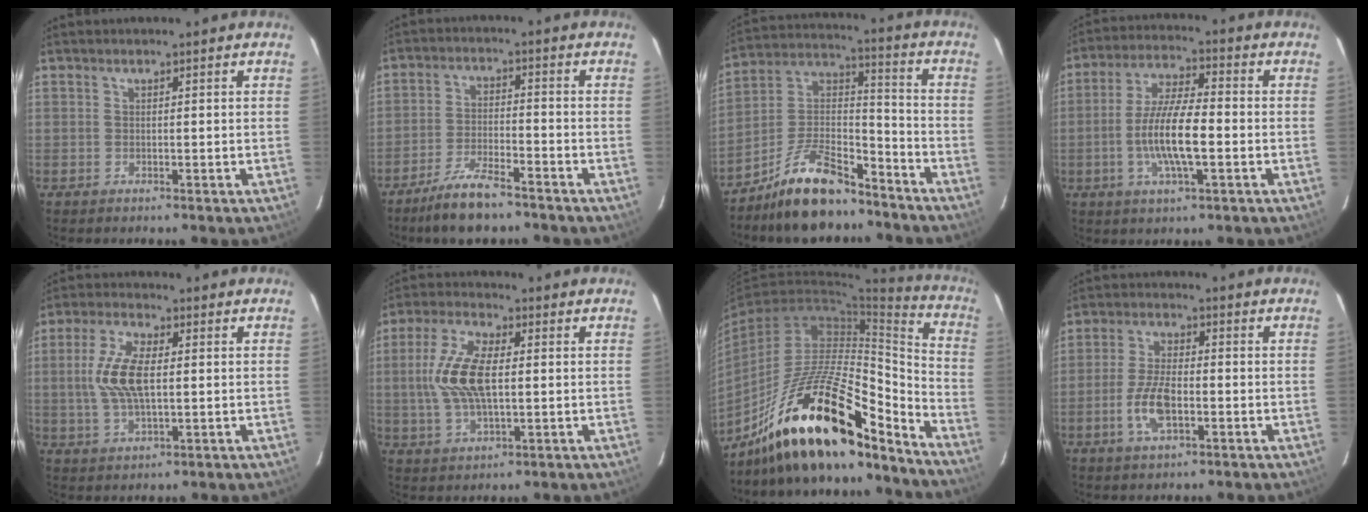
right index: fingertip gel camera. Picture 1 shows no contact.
{"total": 9.2, "force": [-7.3, 2.3, 5.1], "torque": [-0.118, -0.007, -0.131]}
{"total": 15.2, "force": [-11.2, 5.5, 8.8], "torque": [-0.179, 0.028, -0.197]}
{"total": 11.1, "force": [-2.6, 2.5, 10.5], "torque": [-0.208, -0.002, -0.048]}
{"total": 9.3, "force": [0.6, 3.9, 8.5], "torque": [-0.174, 0.006, 0.013]}
{"total": 11.3, "force": [0.6, 4.9, 10.2], "torque": [-0.214, 0.009, 0.012]}
{"total": 22.9, "force": [-16.6, 6.5, 14.3], "torque": [-0.246, 0.004, -0.292]}
{"total": 7.5, "force": [-2.6, 3.2, 6.3], "torque": [-0.135, 0.000, -0.049]}